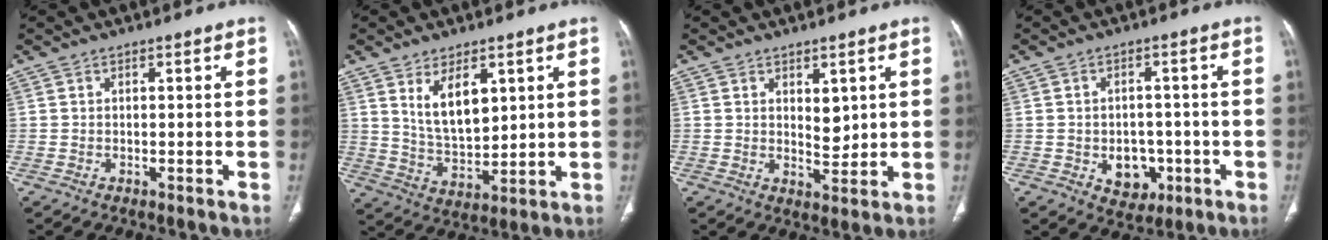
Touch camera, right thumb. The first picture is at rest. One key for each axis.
{"total": 9.5, "fx": 4.1, "fy": 4.9, "fz": 7.1, "tx": -0.104, "ty": -0.032, "tz": 0.087}
{"total": 4.2, "fx": 1.6, "fy": 2.2, "fz": 3.2, "tx": -0.037, "ty": -0.019, "tz": 0.031}
{"total": 6.6, "fx": -2.1, "fy": 5.1, "fz": 3.8, "tx": -0.024, "ty": 0.012, "tz": -0.017}